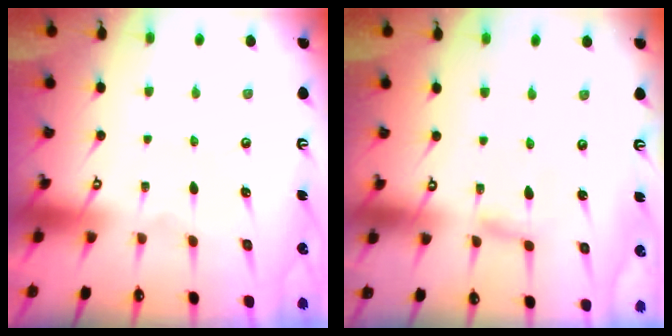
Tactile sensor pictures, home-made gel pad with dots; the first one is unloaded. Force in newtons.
{"total": 2.8, "press": 2.8, "slide": 0.3}